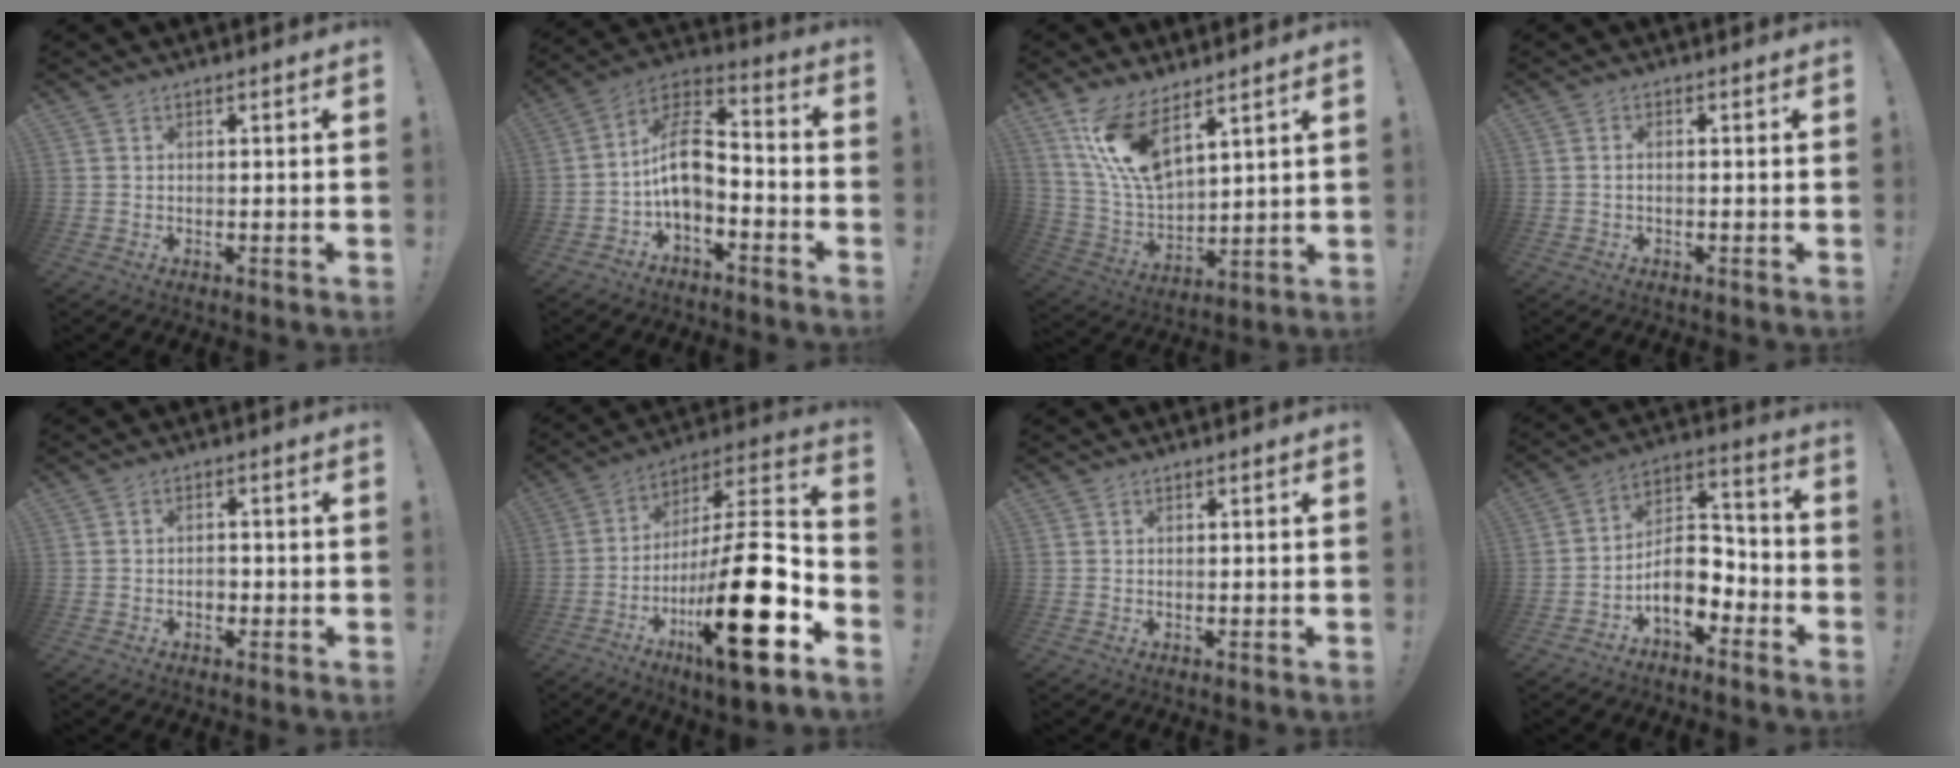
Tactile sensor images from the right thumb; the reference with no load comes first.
{"total": 11.5, "force": [-2.1, 6.7, 9.1], "torque": [-0.164, 0.014, -0.035]}
{"total": 14.1, "force": [9.4, 5.4, 9.0], "torque": [-0.192, -0.056, 0.172]}
{"total": 1.1, "force": [-0.6, 0.2, 0.8], "torque": [-0.016, 0.003, -0.011]}
{"total": 2.6, "force": [-1.2, 1.8, 1.4], "torque": [-0.017, 0.003, -0.023]}
{"total": 26.3, "force": [-9.9, 6.0, 23.6], "torque": [-0.407, 0.041, -0.167]}
{"total": 0.0}
{"total": 11.3, "force": [-5.7, 7.1, 6.8], "torque": [-0.105, 0.019, -0.099]}